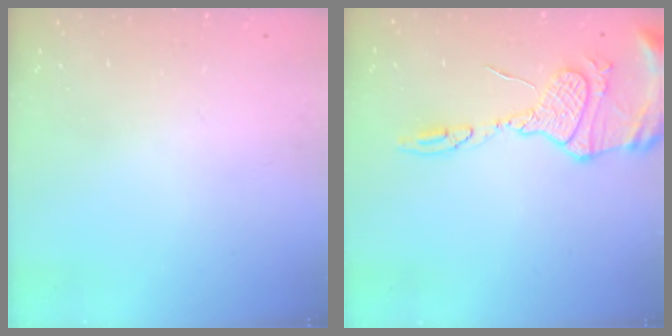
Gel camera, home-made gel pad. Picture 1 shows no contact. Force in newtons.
{"total": 13.9, "press": 13.8, "slide": 1.3}